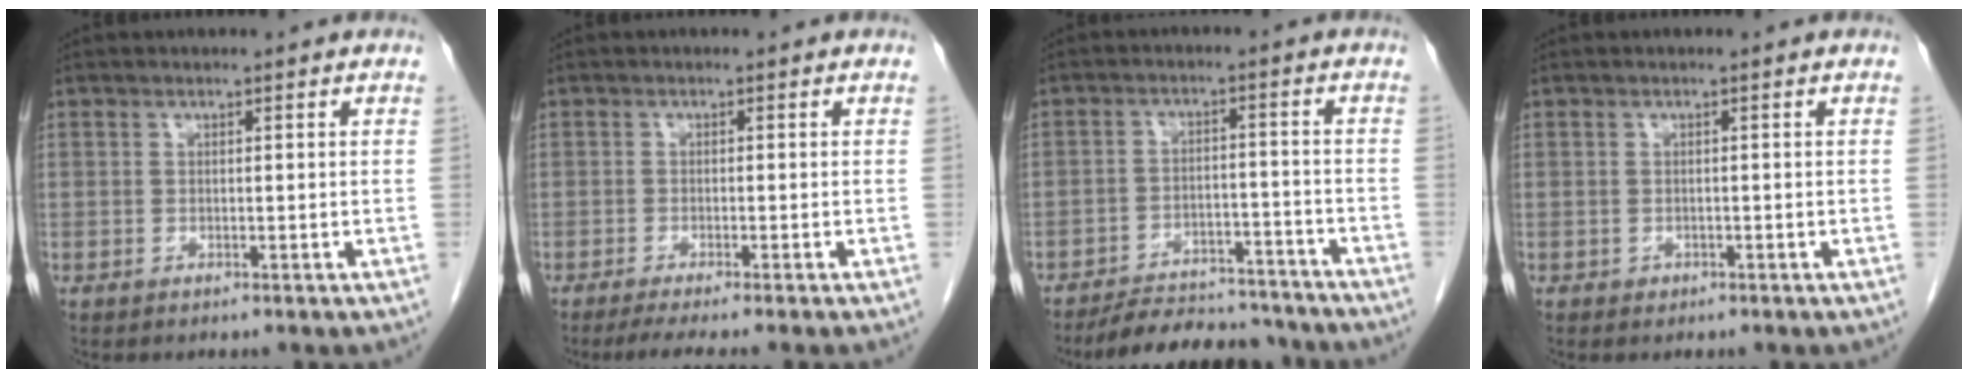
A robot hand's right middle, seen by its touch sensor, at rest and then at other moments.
{"total": 4.9, "force": [-4.0, -0.7, 2.8], "torque": [-0.035, -0.011, -0.062]}
{"total": 12.1, "force": [-11.4, 3.0, 2.9], "torque": [-0.036, 0.008, -0.159]}
{"total": 0.6, "force": [-0.3, 0.5, 0.1], "torque": [-0.004, 0.003, -0.001]}